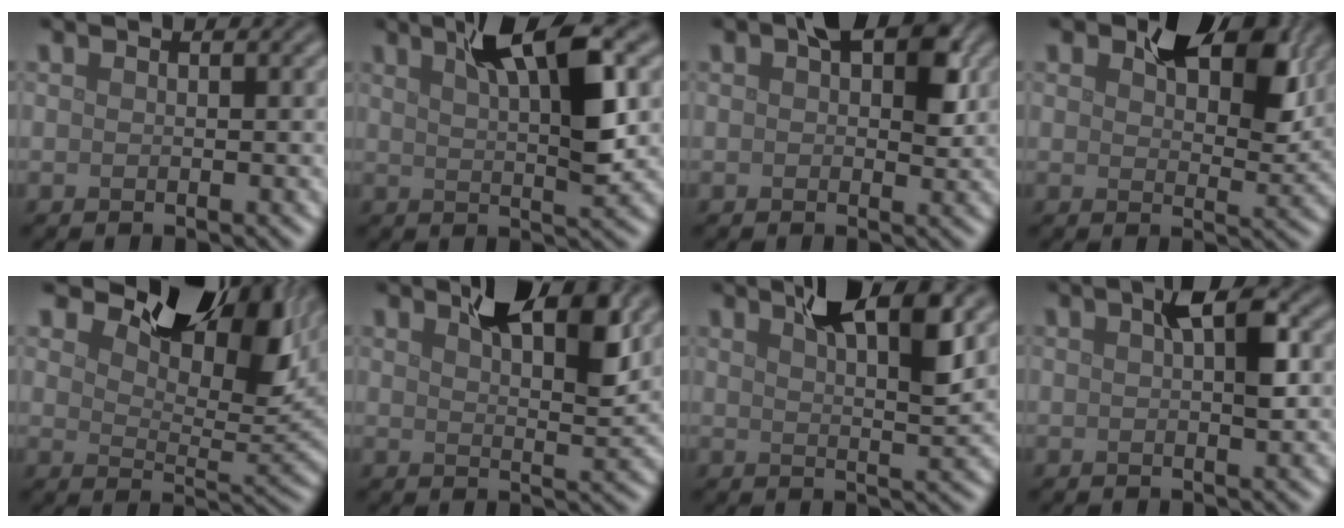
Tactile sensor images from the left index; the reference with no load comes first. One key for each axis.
{"total": 7.3, "fx": 3.1, "fy": 1.7, "fz": 6.4, "tx": -0.101, "ty": 0.008, "tz": 0.048}
{"total": 4.4, "fx": 1.3, "fy": 2.4, "fz": 3.5, "tx": -0.038, "ty": 0.004, "tz": 0.014}
{"total": 7.0, "fx": 3.6, "fy": 3.7, "fz": 4.7, "tx": -0.067, "ty": -0.004, "tz": 0.053}
{"total": 10.9, "fx": 6.8, "fy": 4.6, "fz": 7.3, "tx": -0.103, "ty": 0.002, "tz": 0.113}
{"total": 6.3, "fx": 3.6, "fy": 2.1, "fz": 4.8, "tx": -0.068, "ty": 0.002, "tz": 0.054}
{"total": 6.1, "fx": 3.5, "fy": 1.4, "fz": 4.8, "tx": -0.069, "ty": 0.004, "tz": 0.055}
{"total": 3.4, "fx": 0.9, "fy": 0.9, "fz": 3.2, "tx": -0.049, "ty": 0.010, "tz": 0.012}